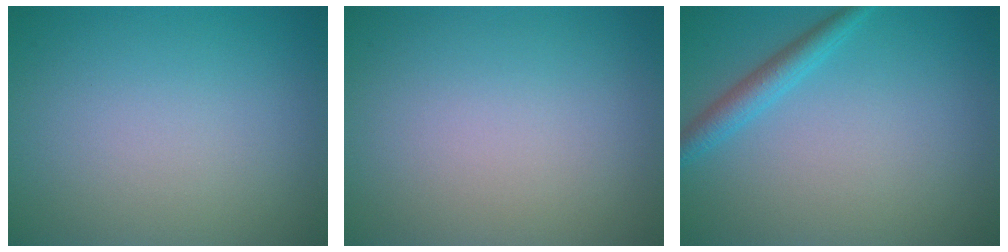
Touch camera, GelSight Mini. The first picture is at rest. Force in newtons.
{"total": 0.0}
{"total": 2.2, "press": 2.2, "slide": 0.2}